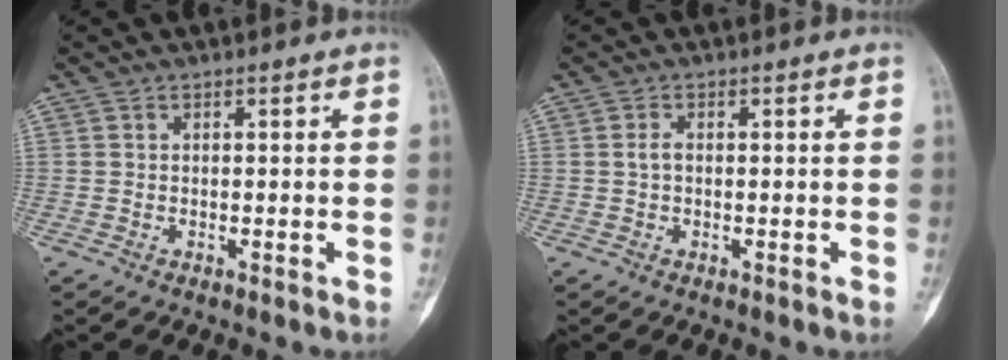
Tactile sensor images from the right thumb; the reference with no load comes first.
{"total": 0.8, "force": [-0.2, 0.2, 0.7], "torque": [-0.016, 0.000, -0.006]}